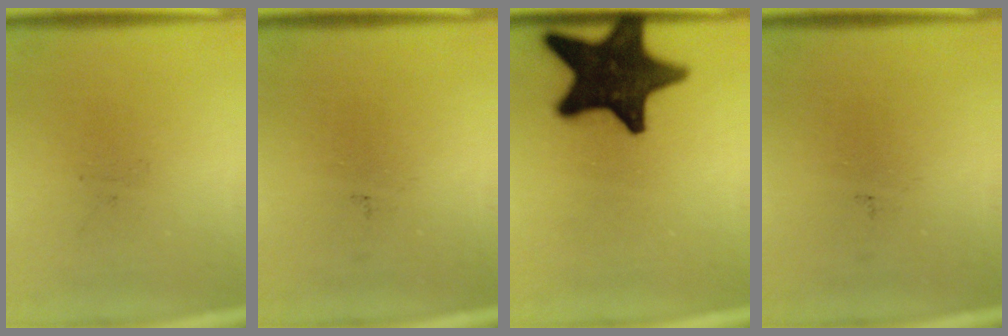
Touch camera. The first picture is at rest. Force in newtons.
{"total": 0.0}
{"total": 18.0}
{"total": 0.0}